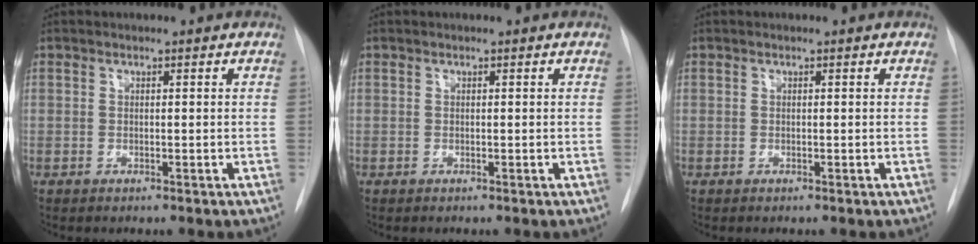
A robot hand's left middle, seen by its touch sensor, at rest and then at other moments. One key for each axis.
{"total": 0.0}
{"total": 0.0}